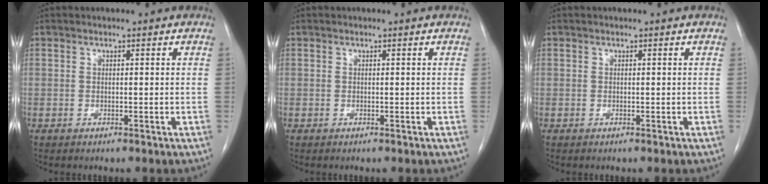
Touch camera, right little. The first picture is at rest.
{"total": 0.0}
{"total": 0.0}